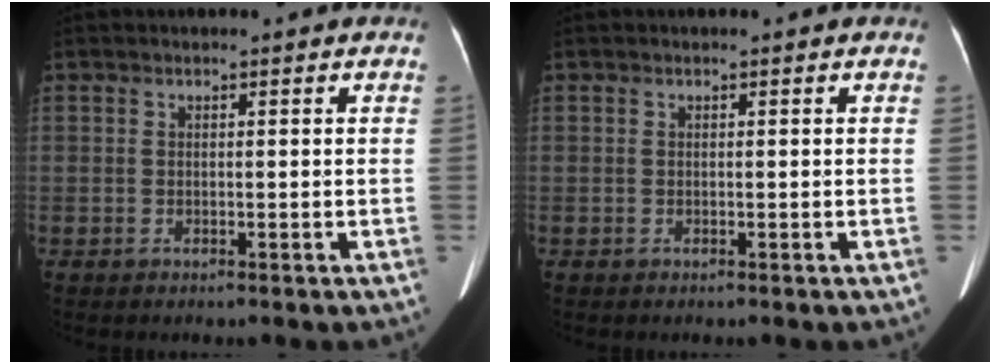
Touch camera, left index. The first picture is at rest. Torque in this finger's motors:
{"motor_torque": [0.01, -0.08, 0.09, 0.02]}